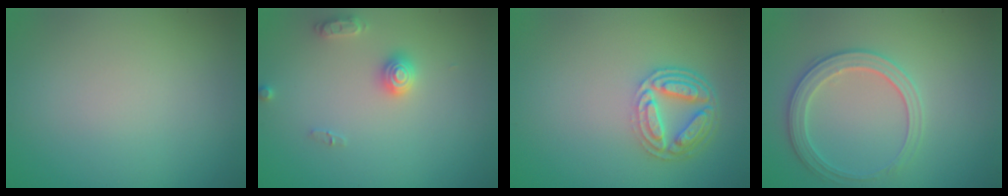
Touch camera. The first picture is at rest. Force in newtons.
{"total": 2.2, "press": 2.2, "slide": 0.1}
{"total": 4.6, "press": 3.6, "slide": 2.9}
{"total": 3.0, "press": 2.9, "slide": 0.2}